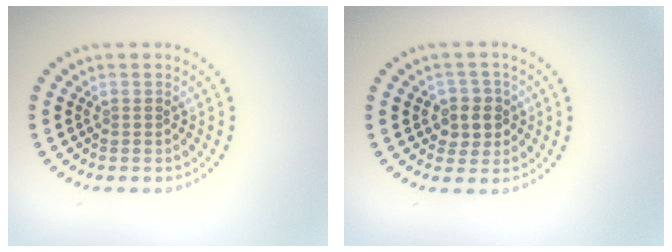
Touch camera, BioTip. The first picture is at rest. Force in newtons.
{"total": 2.7, "press": 2.5, "slide": 0.9}